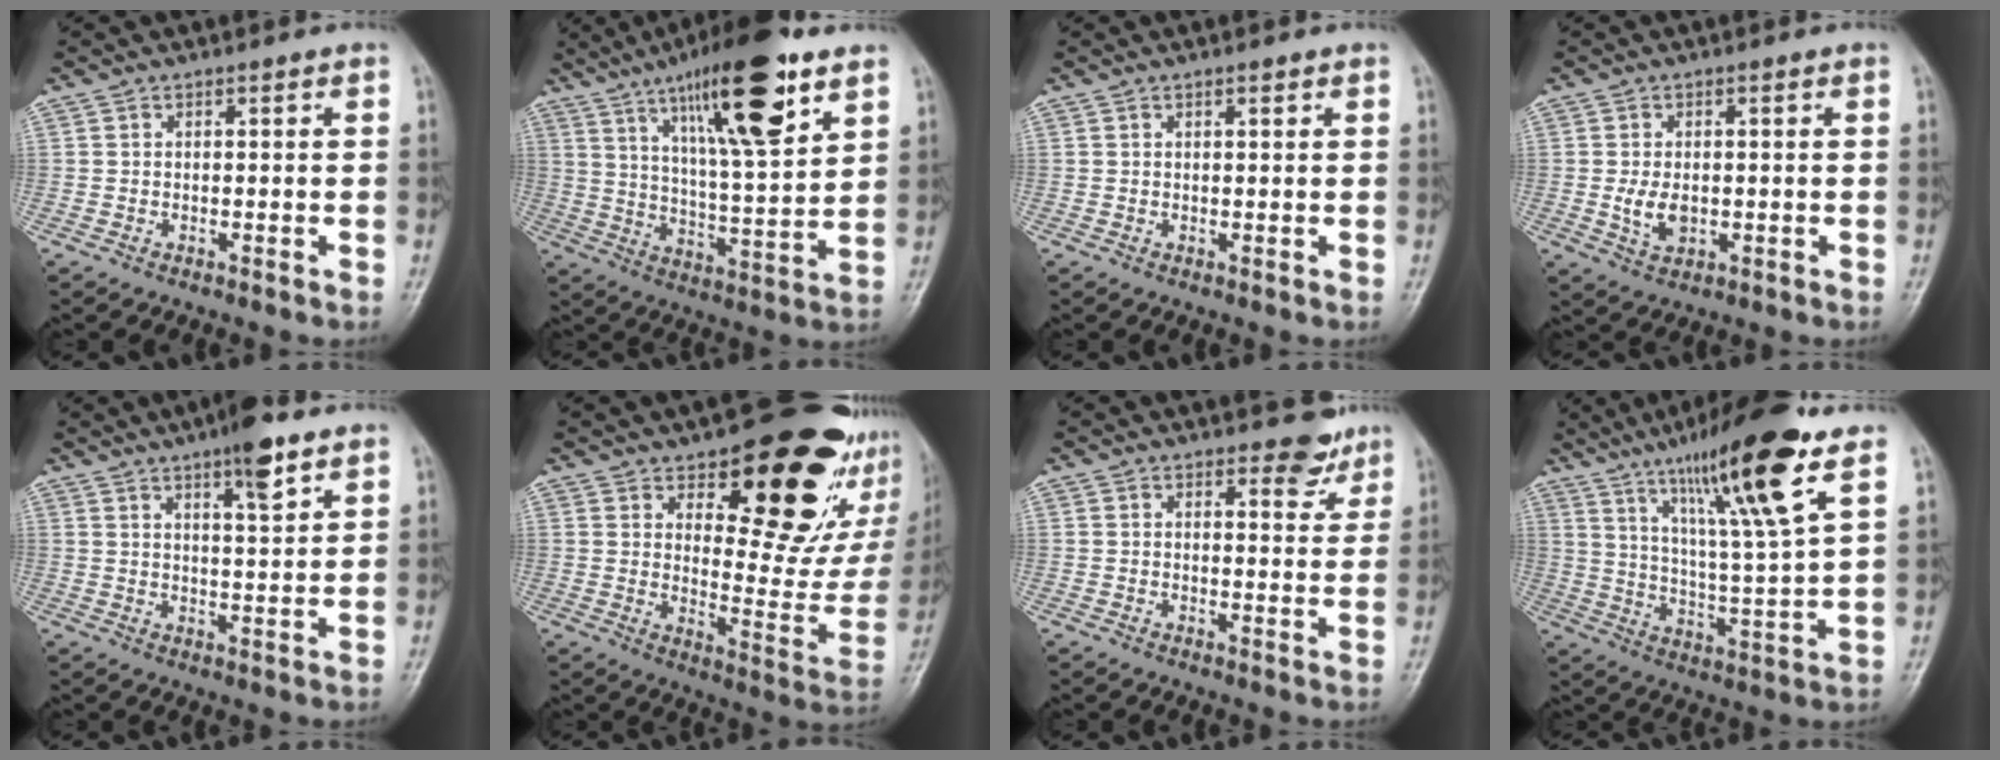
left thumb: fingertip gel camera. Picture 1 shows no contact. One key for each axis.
{"total": 20.3, "fx": 11.4, "fy": 4.3, "fz": 16.3, "tx": -0.246, "ty": -0.044, "tz": 0.191}
{"total": 1.3, "fx": 0.8, "fy": 0.4, "fz": 1.0, "tx": -0.013, "ty": -0.002, "tz": 0.011}
{"total": 4.7, "fx": -0.3, "fy": 3.0, "fz": 3.6, "tx": -0.062, "ty": -0.007, "tz": 0.000}
{"total": 7.8, "fx": 4.9, "fy": 1.7, "fz": 5.9, "tx": -0.082, "ty": -0.025, "tz": 0.075}
{"total": 25.2, "fx": 13.9, "fy": 10.7, "fz": 18.0, "tx": -0.179, "ty": -0.076, "tz": 0.197}
{"total": 5.0, "fx": 3.8, "fy": 2.2, "fz": 2.3, "tx": -0.004, "ty": -0.026, "tz": 0.047}
{"total": 19.0, "fx": 11.1, "fy": 1.6, "fz": 15.3, "tx": -0.248, "ty": -0.050, "tz": 0.187}